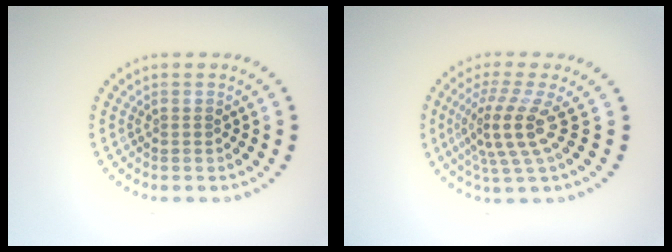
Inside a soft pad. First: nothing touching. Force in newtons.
{"total": 4.1, "press": 2.8, "slide": 2.9}